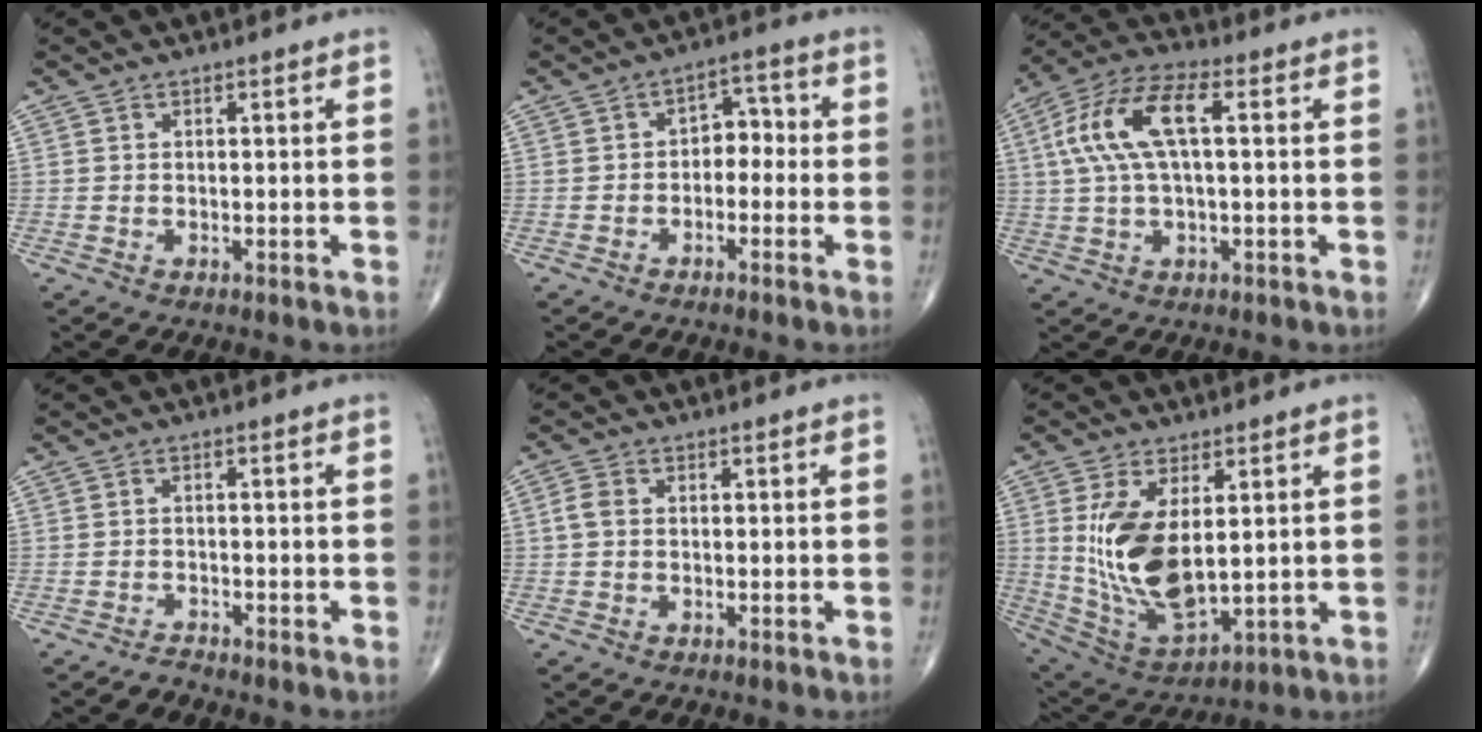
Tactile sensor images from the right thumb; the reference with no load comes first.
{"total": 4.8, "force": [-1.2, 3.4, 3.2], "torque": [-0.021, 0.030, -0.032]}
{"total": 12.6, "force": [2.3, 5.1, 11.3], "torque": [-0.246, 0.037, 0.041]}
{"total": 1.3, "force": [-1.3, 0.1, -0.2], "torque": [0.004, 0.002, -0.025]}
{"total": 2.3, "force": [0.0, 1.6, 1.6], "torque": [-0.034, 0.005, -0.003]}
{"total": 15.1, "force": [2.4, 7.6, 12.9], "torque": [-0.242, -0.019, 0.067]}